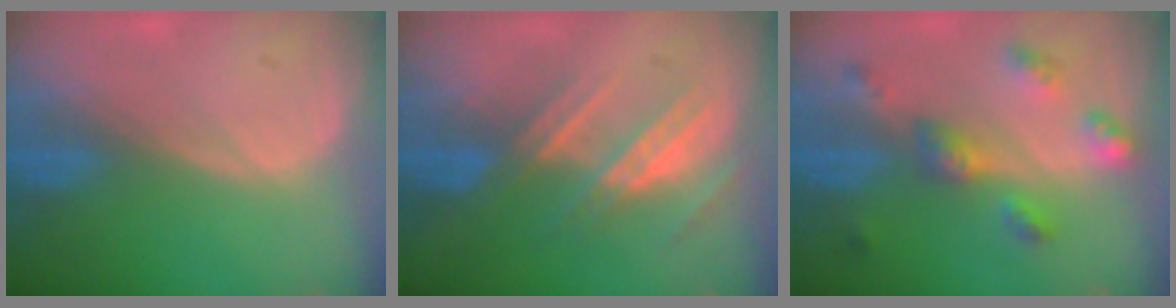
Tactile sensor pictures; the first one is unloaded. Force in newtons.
{"total": 7.2, "press": 6.6, "slide": 2.9}
{"total": 6.5, "press": 5.7, "slide": 3.0}